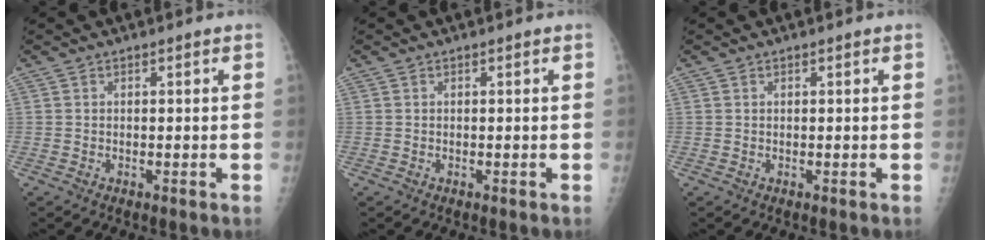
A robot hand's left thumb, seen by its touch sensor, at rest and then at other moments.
{"total": 0.0}
{"total": 0.0}